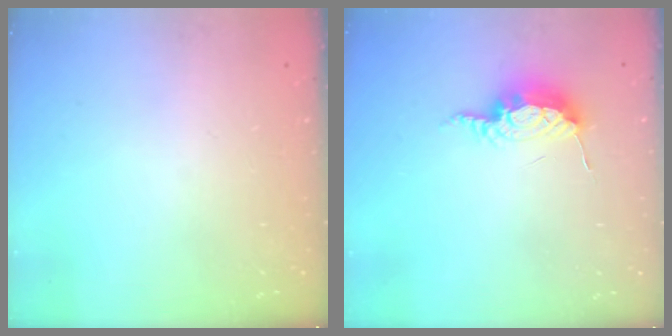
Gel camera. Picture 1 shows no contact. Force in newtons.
{"total": 8.9, "press": 8.8, "slide": 0.9}